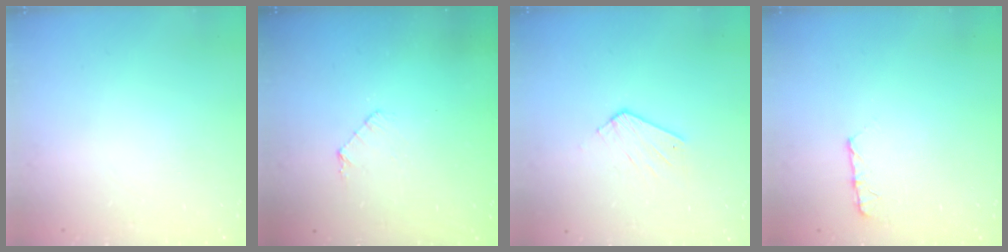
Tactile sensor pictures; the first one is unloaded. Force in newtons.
{"total": 6.2, "press": 6.1, "slide": 0.6}
{"total": 6.4, "press": 6.4, "slide": 0.4}
{"total": 5.9, "press": 5.9, "slide": 0.5}